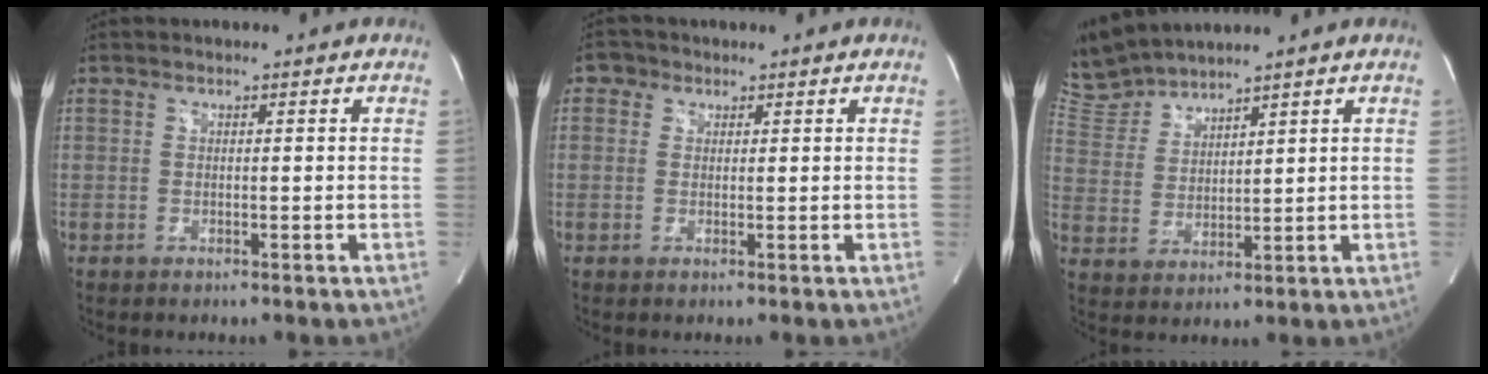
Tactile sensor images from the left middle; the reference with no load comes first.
{"total": 2.1, "force": [0.9, 1.8, 0.4], "torque": [-0.003, 0.008, 0.010]}
{"total": 7.7, "force": [7.6, 0.2, 0.8], "torque": [-0.040, 0.012, 0.169]}